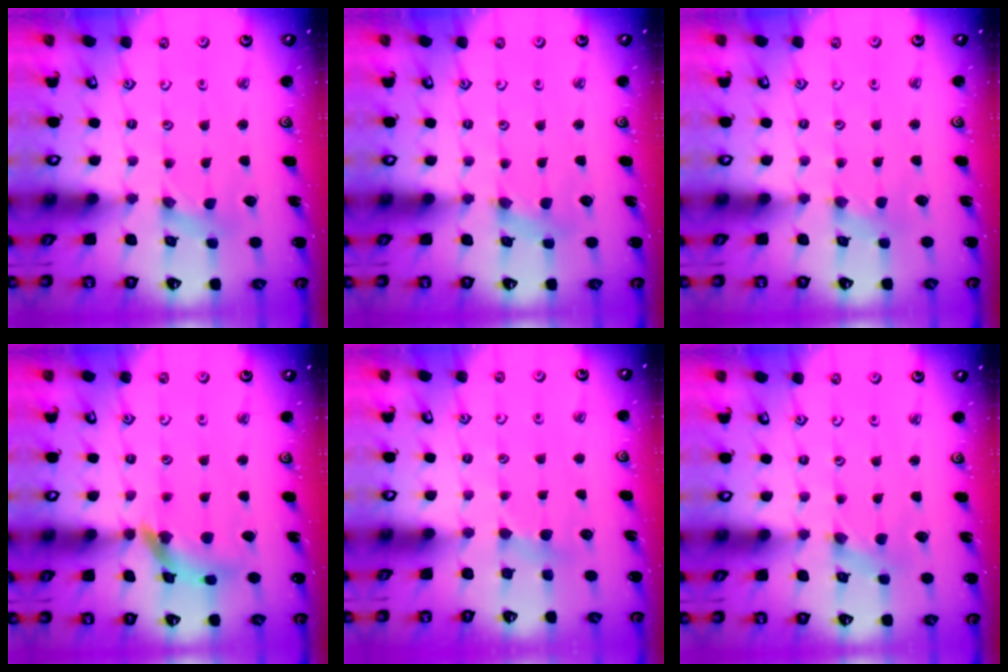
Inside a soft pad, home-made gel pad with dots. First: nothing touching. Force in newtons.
{"total": 1.1, "press": 1.1, "slide": 0.2}
{"total": 0.9, "press": 0.9, "slide": 0.2}
{"total": 11.9, "press": 11.8, "slide": 1.2}
{"total": 3.3, "press": 3.3, "slide": 0.6}
{"total": 0.0}